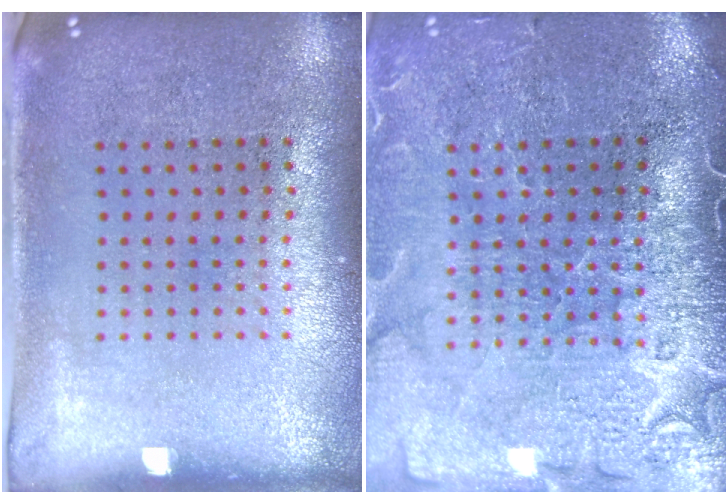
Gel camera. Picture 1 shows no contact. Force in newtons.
{"total": 4.0, "press": 3.5, "slide": 1.9}